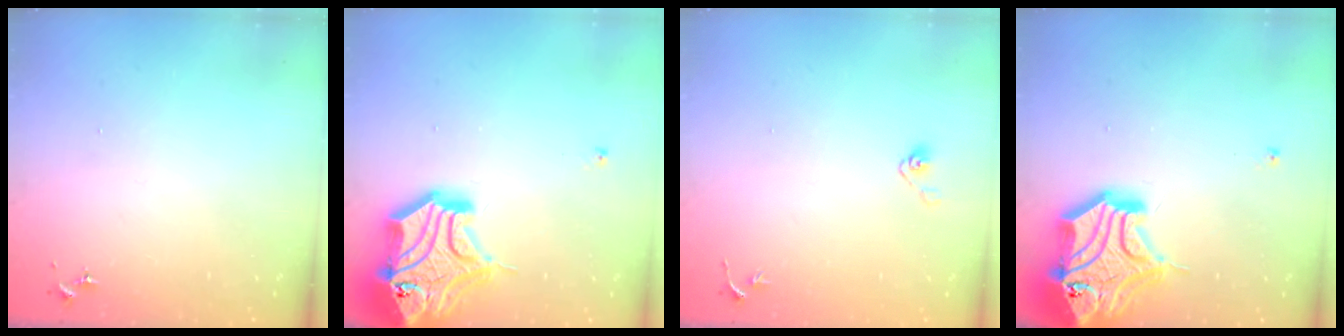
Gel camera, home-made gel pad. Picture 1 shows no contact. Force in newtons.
{"total": 23.5, "press": 23.3, "slide": 3.4}
{"total": 4.0, "press": 3.4, "slide": 2.0}
{"total": 23.5, "press": 23.3, "slide": 3.4}